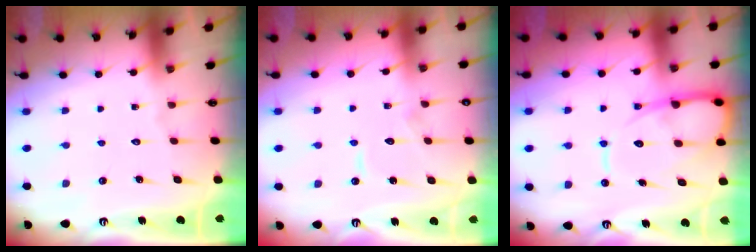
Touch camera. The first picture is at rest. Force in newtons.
{"total": 6.8, "press": 6.8, "slide": 0.6}
{"total": 11.8, "press": 11.7, "slide": 1.3}